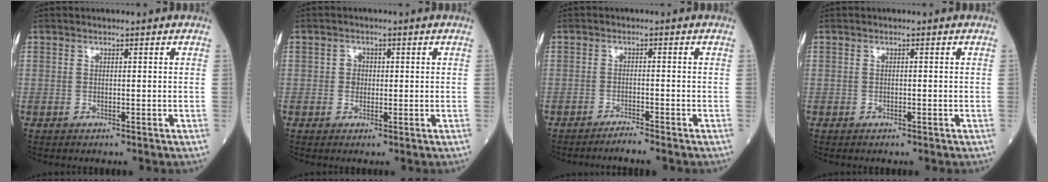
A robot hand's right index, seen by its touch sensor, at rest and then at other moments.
{"total": 1.6, "force": [0.1, 1.4, 0.7], "torque": [-0.009, 0.004, 0.002]}
{"total": 2.2, "force": [-2.0, -0.7, 0.7], "torque": [-0.016, -0.003, -0.035]}
{"total": 0.0}